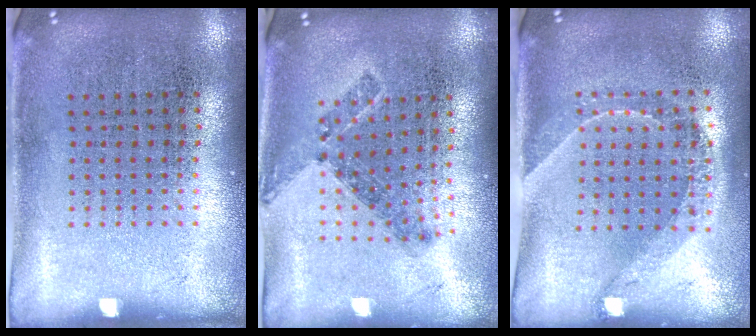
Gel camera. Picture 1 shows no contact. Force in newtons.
{"total": 0.9, "press": 0.8, "slide": 0.5}
{"total": 1.6, "press": 1.3, "slide": 0.9}